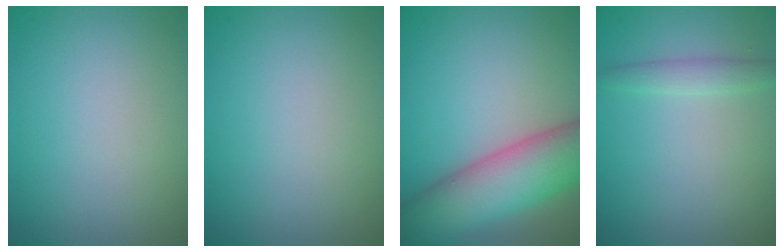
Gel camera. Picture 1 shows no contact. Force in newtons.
{"total": 0.0}
{"total": 9.1, "press": 9.1, "slide": 0.3}
{"total": 1.5, "press": 1.5, "slide": 0.1}